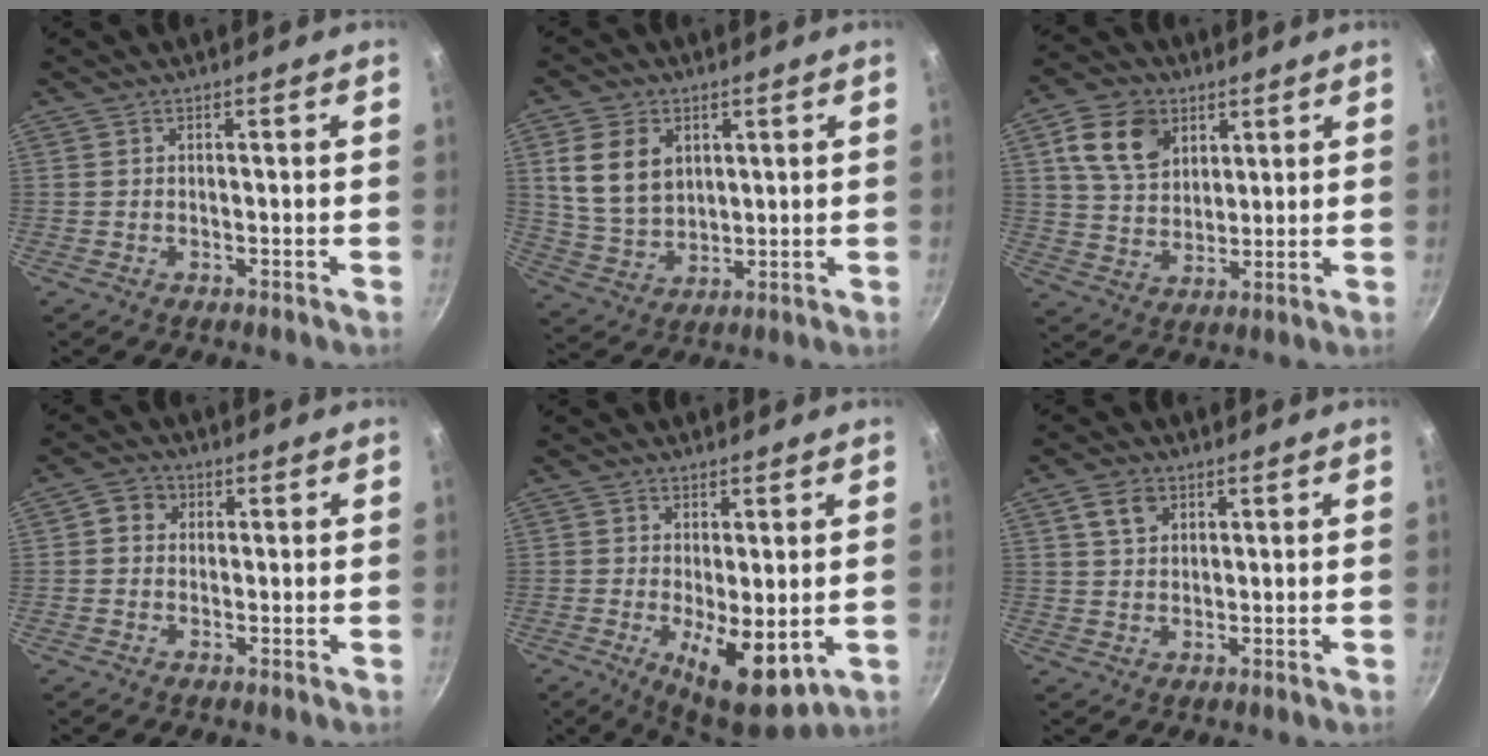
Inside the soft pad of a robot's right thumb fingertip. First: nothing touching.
{"total": 10.9, "force": [3.3, 7.9, 6.7], "torque": [-0.107, -0.019, 0.072]}
{"total": 11.8, "force": [5.0, 8.4, 6.6], "torque": [-0.094, -0.012, 0.089]}
{"total": 3.6, "force": [0.9, 3.2, 1.4], "torque": [-0.002, 0.000, 0.005]}
{"total": 9.8, "force": [-1.2, 4.0, 8.9], "torque": [-0.123, -0.017, -0.006]}
{"total": 4.5, "force": [2.2, 3.1, 2.4], "torque": [-0.031, -0.003, 0.040]}